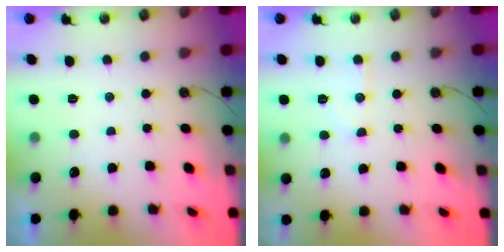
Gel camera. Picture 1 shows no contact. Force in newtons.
{"total": 7.4, "press": 7.4, "slide": 0.6}